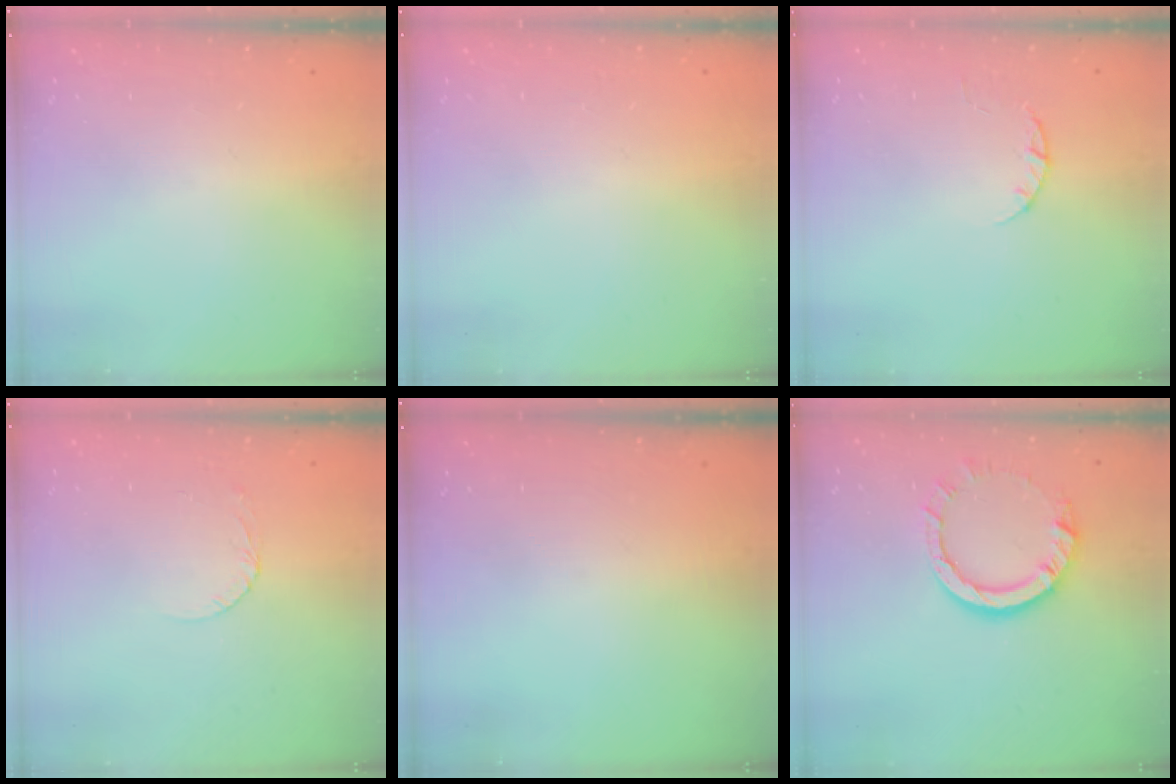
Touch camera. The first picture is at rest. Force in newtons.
{"total": 2.5, "press": 2.5, "slide": 0.2}
{"total": 2.4, "press": 2.3, "slide": 0.4}
{"total": 2.6, "press": 2.6, "slide": 0.1}
{"total": 0.0}
{"total": 10.6, "press": 10.5, "slide": 1.4}